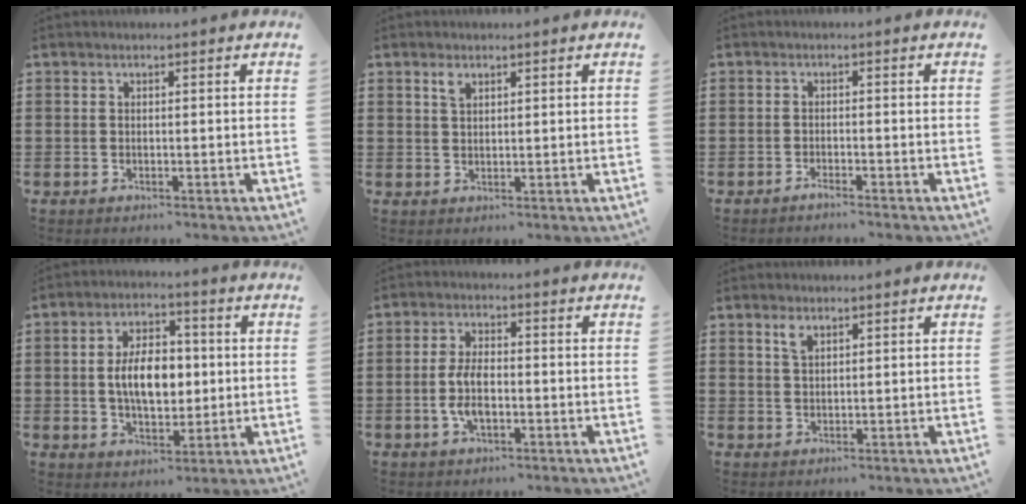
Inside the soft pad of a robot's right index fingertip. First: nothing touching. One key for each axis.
{"total": 1.8, "fx": 1.1, "fy": 0.9, "fz": 1.0, "tx": -0.025, "ty": 0.004, "tz": 0.021}
{"total": 1.3, "fx": -1.2, "fy": -0.2, "fz": 0.4, "tx": -0.008, "ty": -0.001, "tz": -0.024}
{"total": 8.3, "fx": 0.3, "fy": 4.8, "fz": 6.8, "tx": -0.130, "ty": 0.007, "tz": -0.004}
{"total": 5.7, "fx": -1.2, "fy": 2.7, "fz": 4.9, "tx": -0.115, "ty": -0.002, "tz": -0.028}
{"total": 2.2, "fx": 1.3, "fy": 1.0, "fz": 1.4, "tx": -0.033, "ty": 0.004, "tz": 0.024}